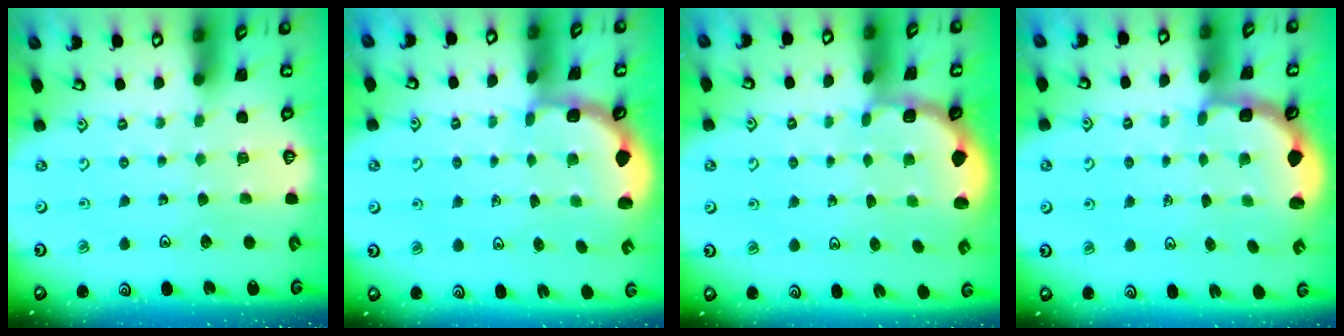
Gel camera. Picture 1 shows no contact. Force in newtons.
{"total": 2.5, "press": 1.9, "slide": 1.6}
{"total": 1.9, "press": 1.8, "slide": 0.7}
{"total": 3.0, "press": 2.0, "slide": 2.2}